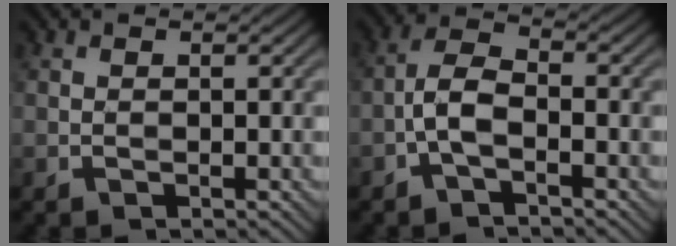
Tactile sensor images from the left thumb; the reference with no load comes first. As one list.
[{"total": 4.0, "force": [-1.8, 1.6, 3.2], "torque": [-0.066, 0.012, -0.048]}]